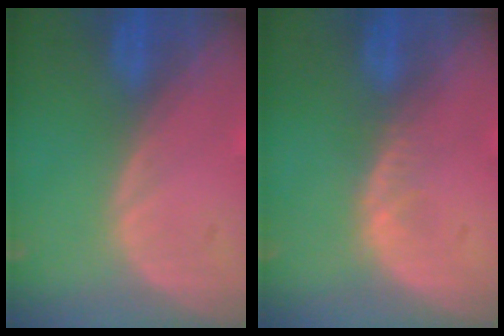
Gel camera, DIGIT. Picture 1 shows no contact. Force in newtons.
{"total": 1.5, "press": 1.5, "slide": 0.2}